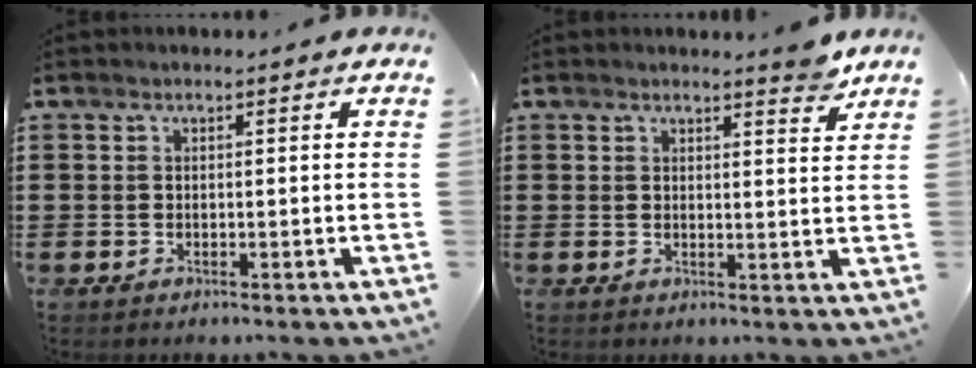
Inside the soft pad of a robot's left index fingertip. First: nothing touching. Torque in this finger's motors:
{"motor_torque": [0.13, 0.12, 0.00, 0.02]}